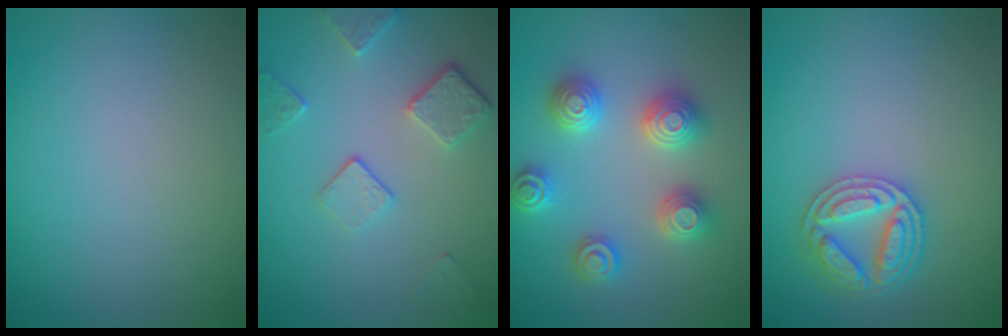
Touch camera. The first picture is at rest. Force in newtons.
{"total": 3.7, "press": 2.9, "slide": 2.4}
{"total": 4.8, "press": 4.8, "slide": 0.6}
{"total": 4.0, "press": 3.8, "slide": 1.3}